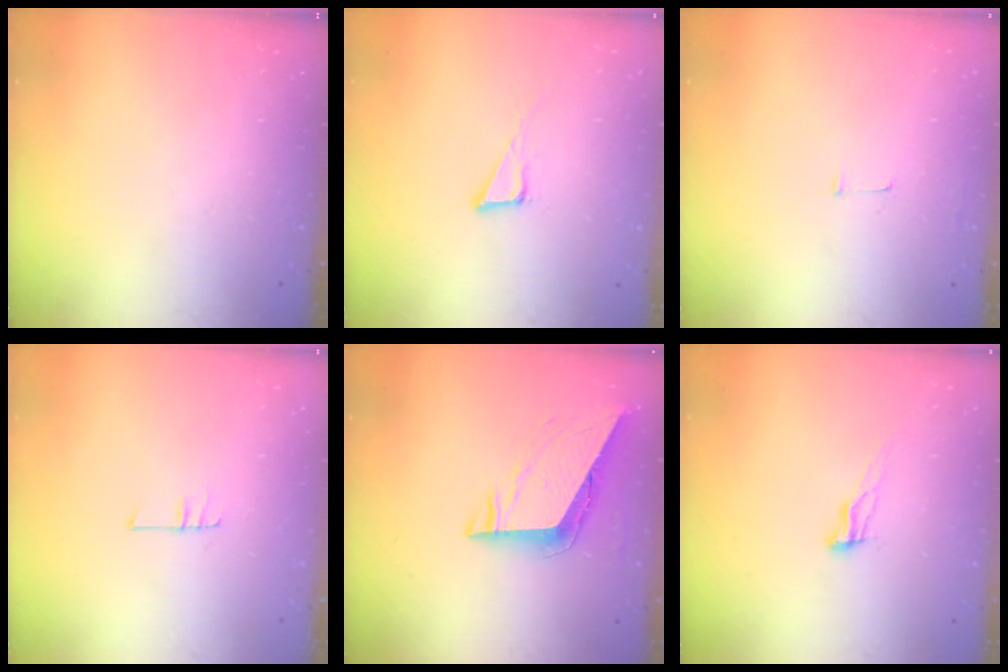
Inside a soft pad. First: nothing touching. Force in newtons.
{"total": 4.3, "press": 4.3, "slide": 0.2}
{"total": 3.7, "press": 3.7, "slide": 0.3}
{"total": 5.5, "press": 5.4, "slide": 0.6}
{"total": 8.1, "press": 8.1, "slide": 0.3}
{"total": 8.6, "press": 8.2, "slide": 2.5}